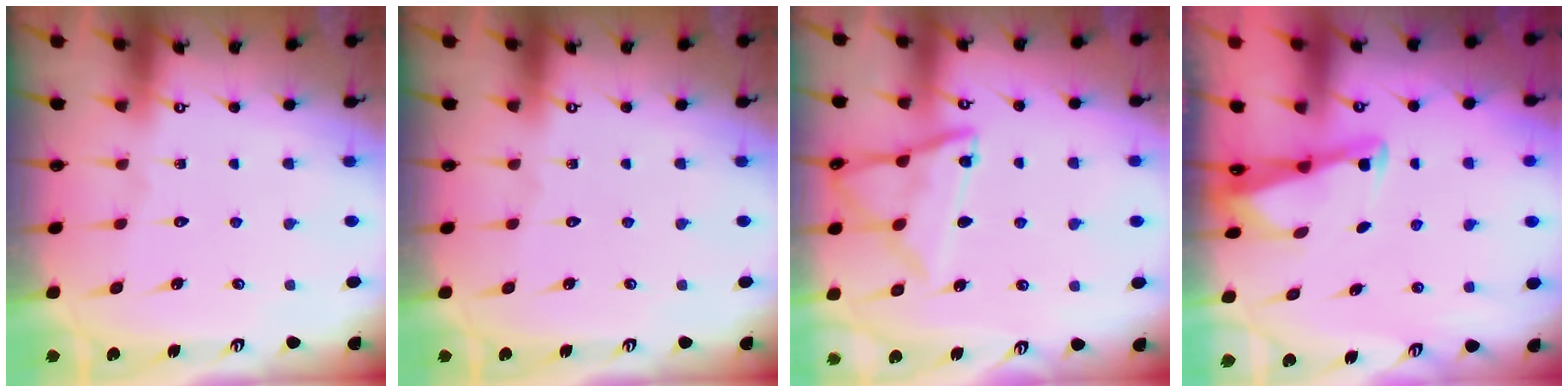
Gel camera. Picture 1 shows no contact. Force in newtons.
{"total": 0.0}
{"total": 12.4, "press": 12.4, "slide": 1.1}
{"total": 2.5, "press": 2.5, "slide": 0.2}